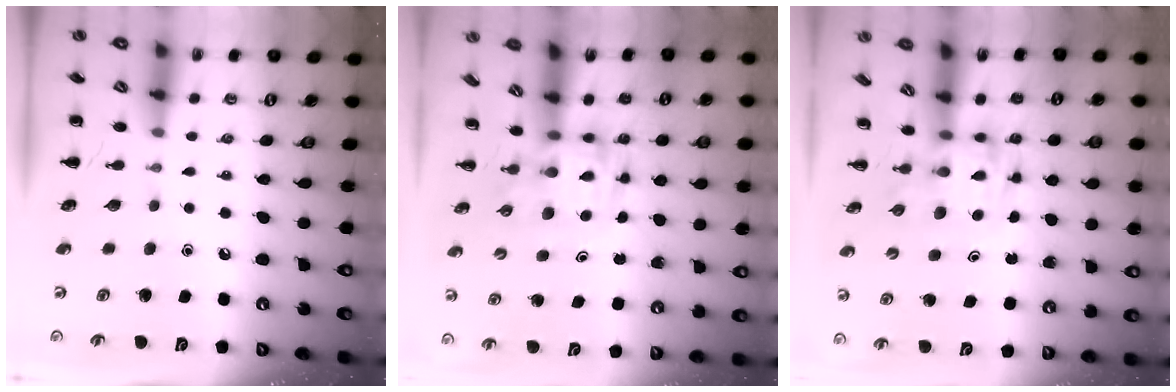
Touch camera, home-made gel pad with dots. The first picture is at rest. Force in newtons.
{"total": 3.4, "press": 3.4, "slide": 0.6}
{"total": 3.4, "press": 3.4, "slide": 0.6}